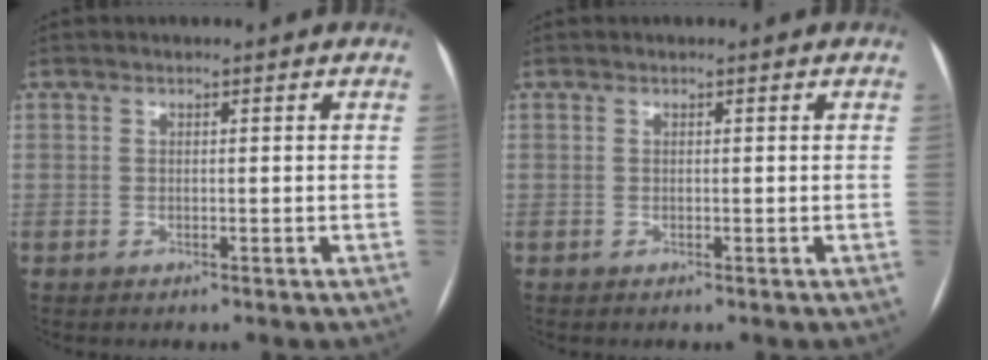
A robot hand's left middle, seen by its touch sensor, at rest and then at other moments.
{"total": 0.0}